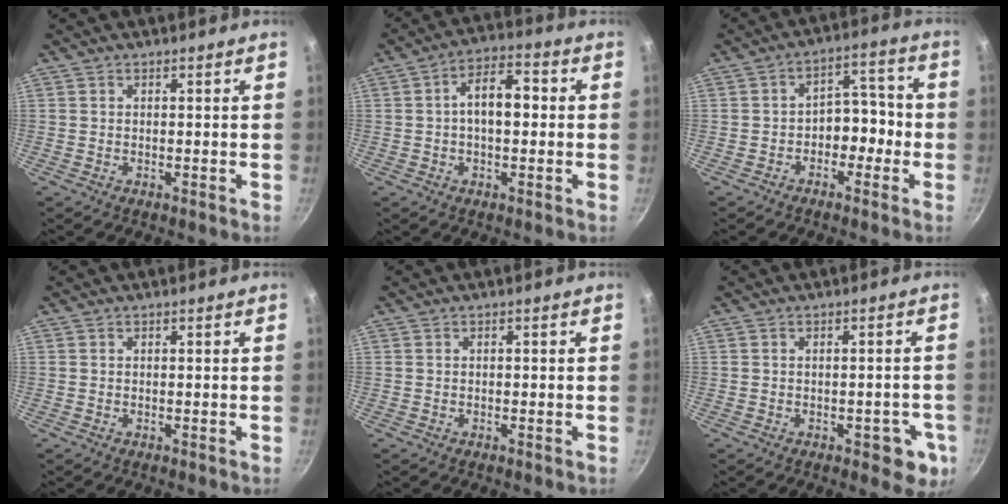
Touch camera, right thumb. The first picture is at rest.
{"total": 8.3, "force": [0.4, 4.5, 7.0], "torque": [-0.103, 0.026, -0.002]}
{"total": 7.7, "force": [-2.0, 5.3, 5.1], "torque": [-0.037, 0.040, -0.044]}
{"total": 0.0}
{"total": 0.0}
{"total": 5.4, "force": [-2.5, 2.6, 4.1], "torque": [-0.024, 0.012, -0.026]}